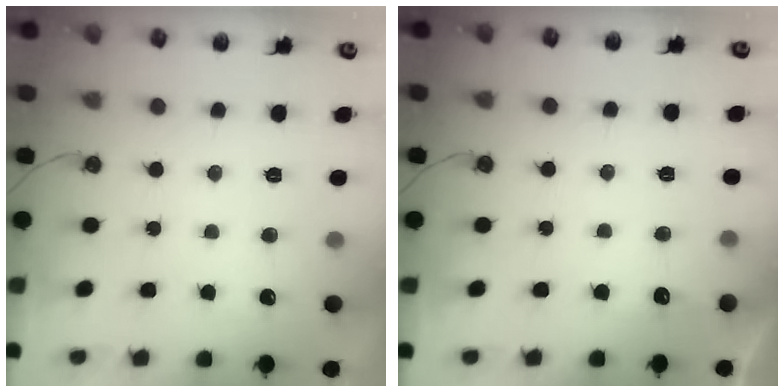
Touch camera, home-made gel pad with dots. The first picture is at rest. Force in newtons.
{"total": 3.9, "press": 3.9, "slide": 0.4}